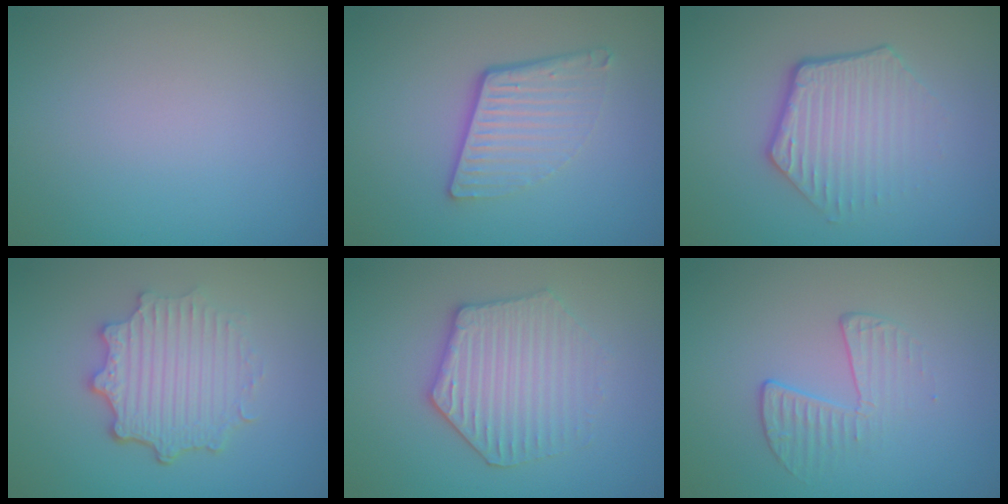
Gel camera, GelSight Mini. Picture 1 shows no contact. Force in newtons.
{"total": 4.4, "press": 2.9, "slide": 3.4}
{"total": 4.3, "press": 3.1, "slide": 2.9}
{"total": 4.9, "press": 3.8, "slide": 3.1}
{"total": 4.0, "press": 3.8, "slide": 1.2}
{"total": 2.1, "press": 1.0, "slide": 1.8}